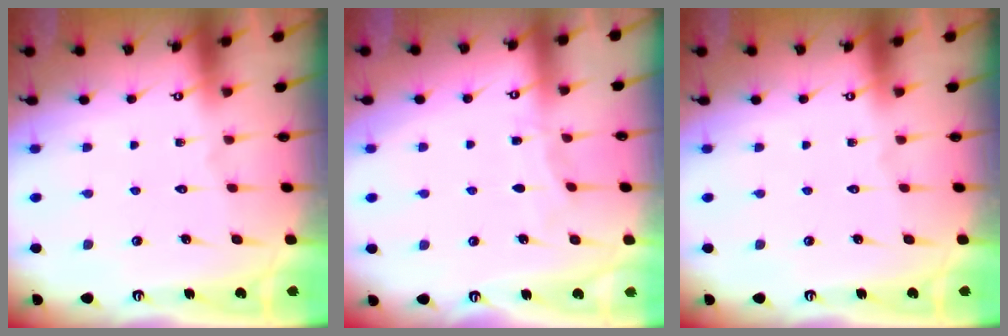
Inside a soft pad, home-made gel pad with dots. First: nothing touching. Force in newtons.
{"total": 4.4, "press": 4.3, "slide": 0.3}
{"total": 0.0}